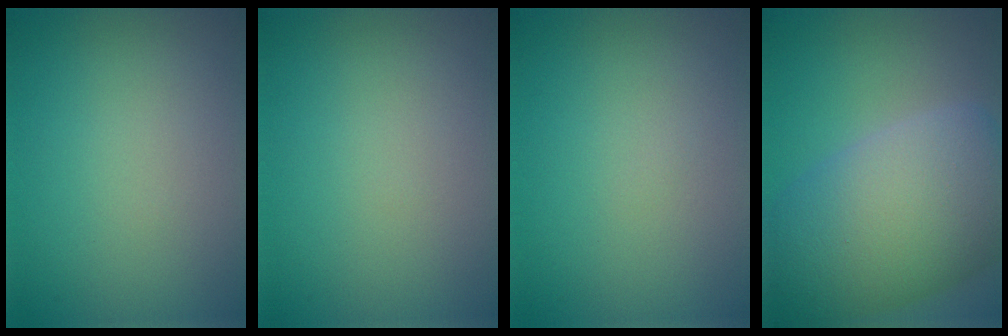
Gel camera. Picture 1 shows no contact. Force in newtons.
{"total": 0.0}
{"total": 0.0}
{"total": 12.3, "press": 12.3, "slide": 0.6}